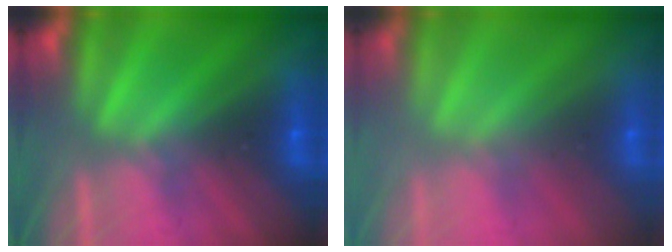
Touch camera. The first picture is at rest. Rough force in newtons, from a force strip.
{"total": 2.9}